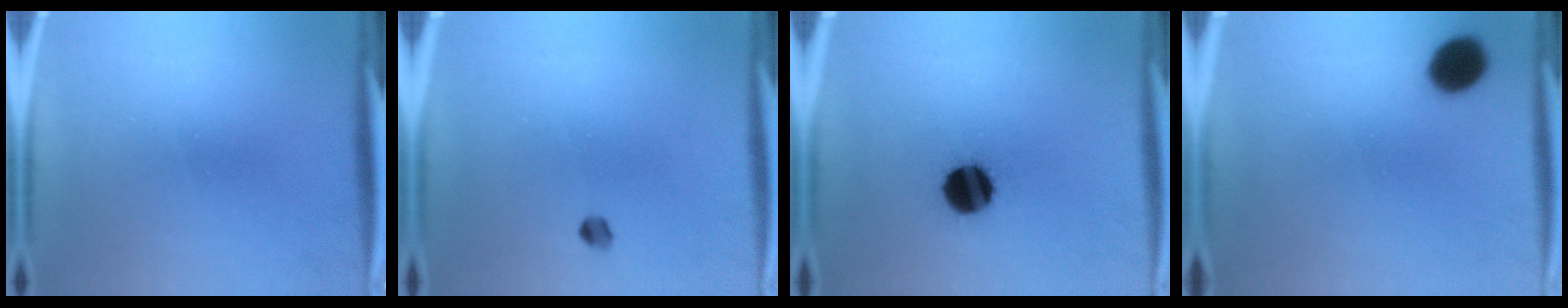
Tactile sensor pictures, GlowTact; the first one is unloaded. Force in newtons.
{"total": 1.7}
{"total": 10.9}
{"total": 7.8}